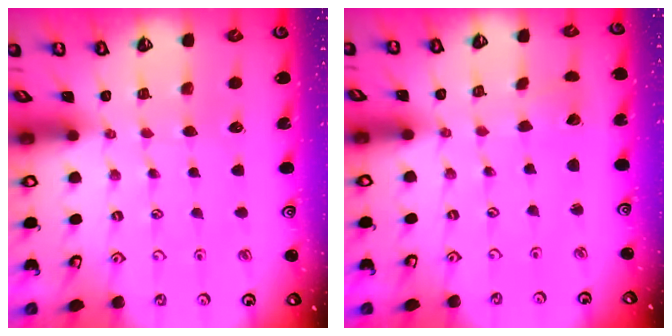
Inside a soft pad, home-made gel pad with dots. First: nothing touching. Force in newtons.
{"total": 2.1, "press": 2.1, "slide": 0.1}